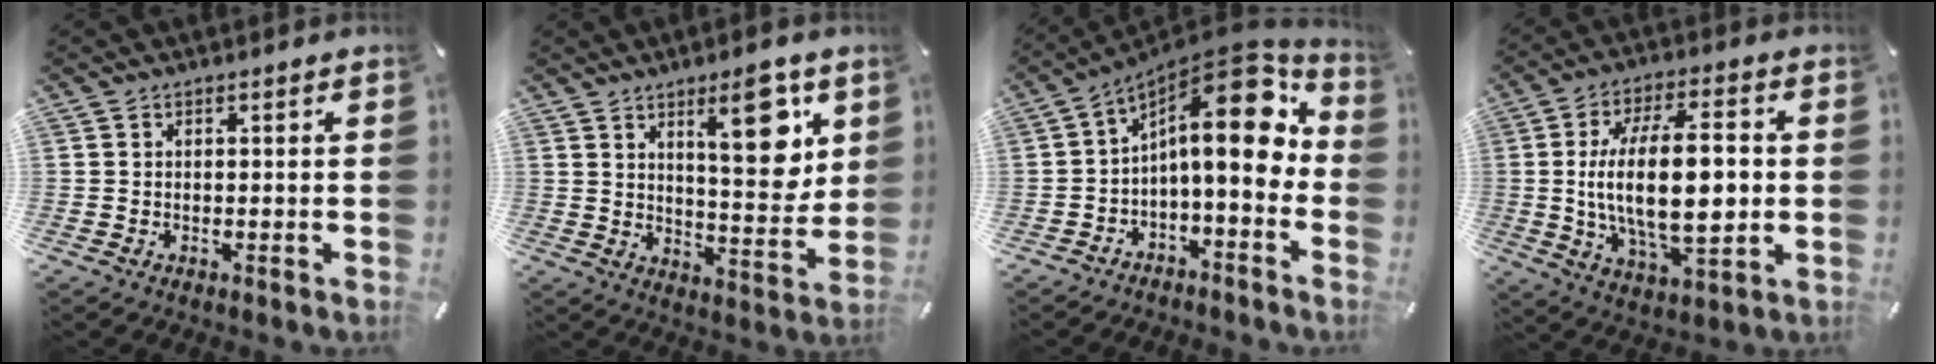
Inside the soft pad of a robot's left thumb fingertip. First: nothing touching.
{"total": 15.4, "force": [7.1, 5.8, 12.4], "torque": [-0.153, -0.043, 0.108]}
{"total": 16.9, "force": [5.3, 7.0, 14.4], "torque": [-0.205, -0.054, 0.081]}
{"total": 19.7, "force": [0.6, 8.9, 17.5], "torque": [-0.328, -0.006, 0.004]}